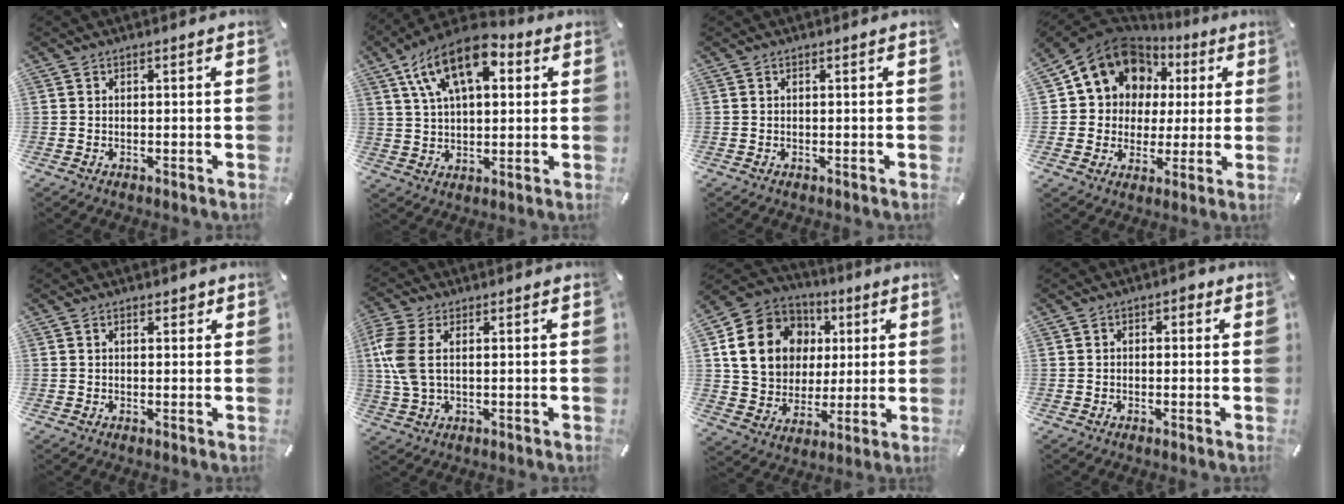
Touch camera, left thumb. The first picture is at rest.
{"total": 15.5, "force": [6.8, 8.3, 11.2], "torque": [-0.218, -0.012, 0.119]}
{"total": 0.0}
{"total": 13.1, "force": [5.7, 11.3, 3.5], "torque": [-0.070, -0.039, 0.109]}
{"total": 1.7, "force": [0.8, 1.1, 1.1], "torque": [-0.016, 0.001, 0.011]}
{"total": 7.9, "force": [1.6, 4.0, 6.6], "torque": [-0.168, -0.008, 0.023]}
{"total": 17.3, "force": [3.9, 14.9, 8.0], "torque": [-0.154, 0.001, 0.079]}
{"total": 1.6, "force": [-0.2, 1.3, 1.0], "torque": [-0.012, 0.005, -0.008]}